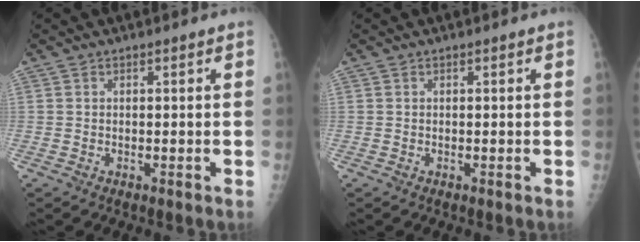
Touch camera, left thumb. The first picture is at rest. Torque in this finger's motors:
{"motor_torque": [-0.03, 0.09, -0.10, -0.12, 0.00]}